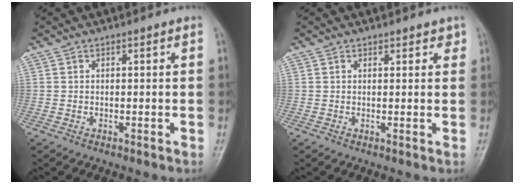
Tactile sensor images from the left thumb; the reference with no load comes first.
{"total": 1.6, "force": [1.2, 1.0, 0.3], "torque": [0.013, -0.006, 0.009]}